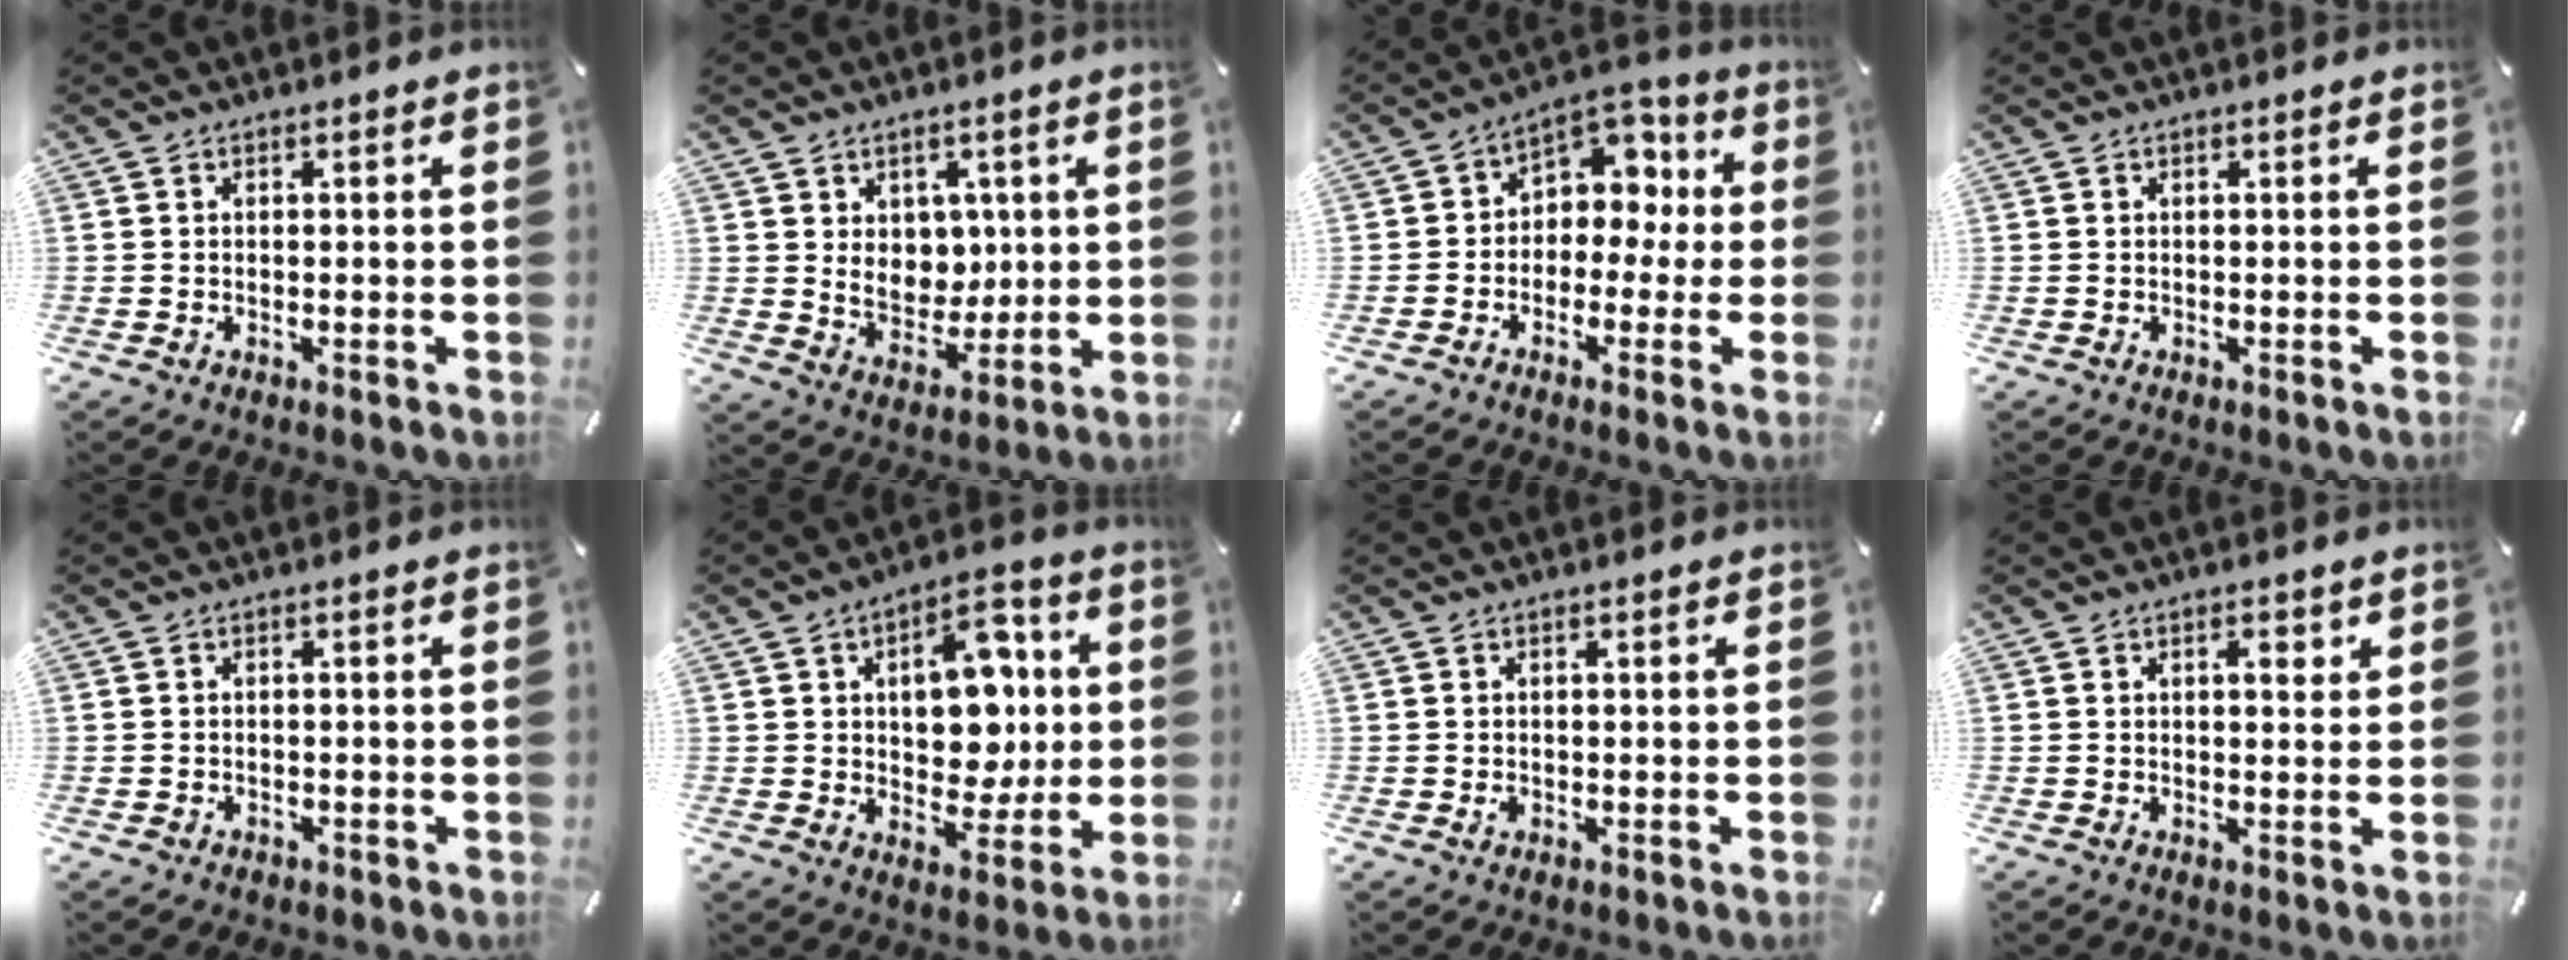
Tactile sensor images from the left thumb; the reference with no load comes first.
{"total": 8.0, "force": [2.6, 6.9, 3.1], "torque": [-0.041, -0.015, 0.050]}
{"total": 7.8, "force": [1.0, 7.1, 3.1], "torque": [-0.039, -0.015, 0.018]}
{"total": 0.0}
{"total": 0.9, "force": [-0.5, 0.7, 0.2], "torque": [-0.004, 0.002, -0.013]}
{"total": 13.8, "force": [2.0, 9.6, 9.7], "torque": [-0.117, 0.002, 0.035]}
{"total": 0.6, "force": [-0.1, 0.6, 0.3], "torque": [-0.007, 0.002, -0.002]}
{"total": 3.0, "force": [1.3, 1.3, 2.3], "torque": [-0.025, -0.004, 0.016]}